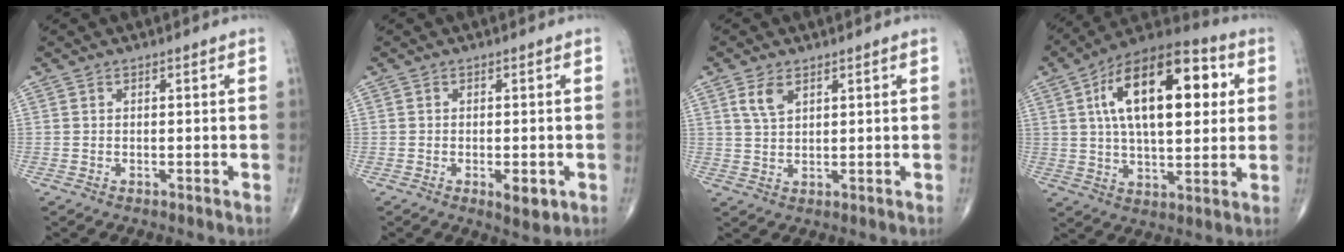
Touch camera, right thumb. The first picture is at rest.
{"total": 3.7, "force": [-1.2, 1.5, 3.1], "torque": [-0.039, -0.006, -0.013]}
{"total": 3.9, "force": [2.0, 2.0, 2.6], "torque": [-0.048, -0.005, 0.044]}
{"total": 22.7, "force": [5.6, 10.8, 19.1], "torque": [-0.283, 0.010, 0.078]}